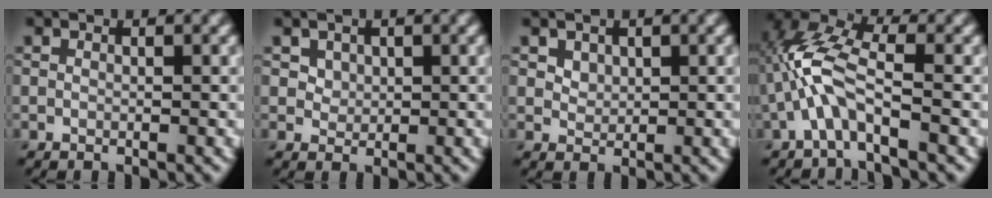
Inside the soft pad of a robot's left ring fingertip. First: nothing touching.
{"total": 3.1, "force": [1.7, 2.1, 1.3], "torque": [-0.045, -0.002, 0.046]}
{"total": 1.7, "force": [1.0, 1.2, 0.7], "torque": [-0.018, -0.006, 0.035]}
{"total": 5.0, "force": [-1.5, 1.6, 4.5], "torque": [-0.107, 0.018, -0.037]}